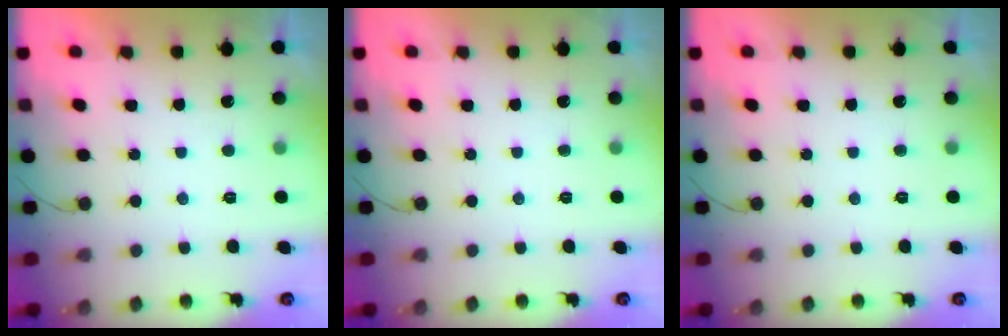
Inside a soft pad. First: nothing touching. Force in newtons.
{"total": 0.0}
{"total": 0.0}